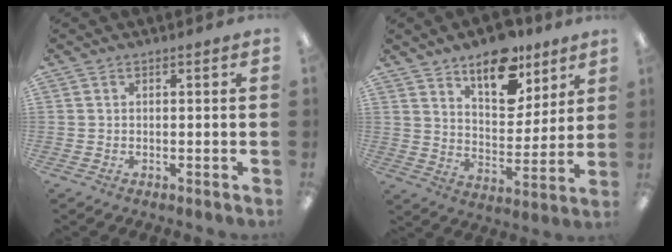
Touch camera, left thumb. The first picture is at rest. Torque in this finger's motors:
{"motor_torque": [0.28, 0.40, -0.12, -0.04, 0.06]}